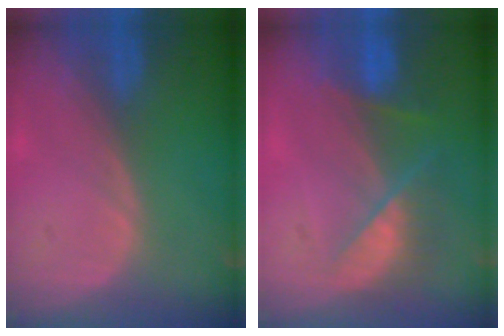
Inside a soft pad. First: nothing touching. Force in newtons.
{"total": 7.3, "press": 6.5, "slide": 3.2}